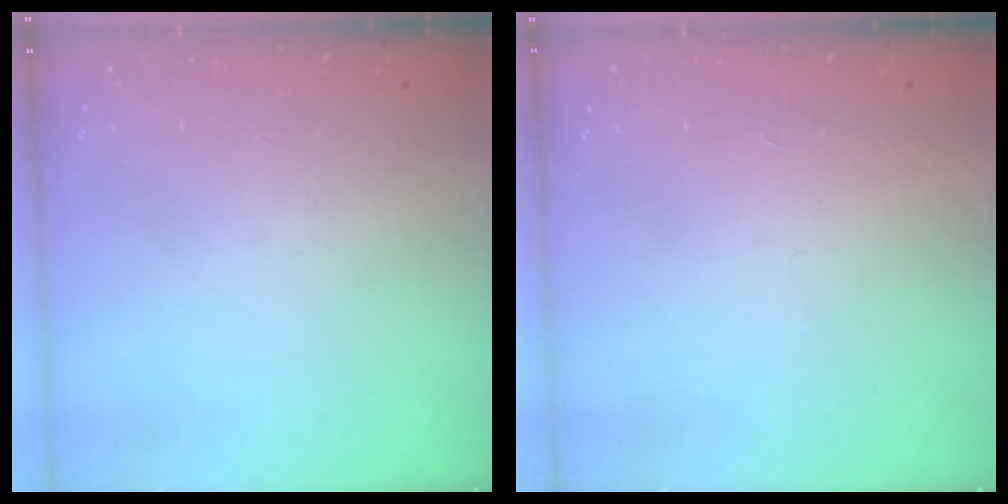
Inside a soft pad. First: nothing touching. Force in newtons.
{"total": 1.5, "press": 1.5, "slide": 0.1}